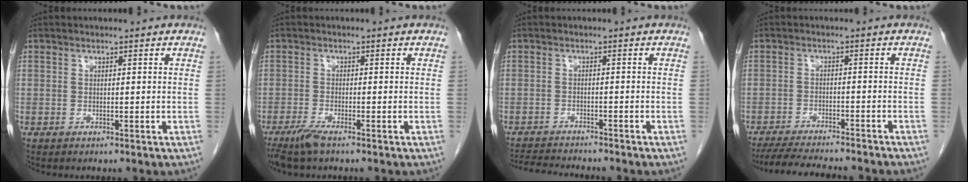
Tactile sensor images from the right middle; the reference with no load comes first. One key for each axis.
{"total": 3.4, "fx": -2.5, "fy": 0.3, "fz": 2.3, "tx": -0.052, "ty": -0.009, "tz": -0.051}
{"total": 7.6, "fx": -7.1, "fy": 0.2, "fz": 2.6, "tx": -0.040, "ty": -0.012, "tz": -0.112}
{"total": 13.5, "fx": -12.1, "fy": 1.2, "fz": 6.0, "tx": -0.092, "ty": -0.021, "tz": -0.170}